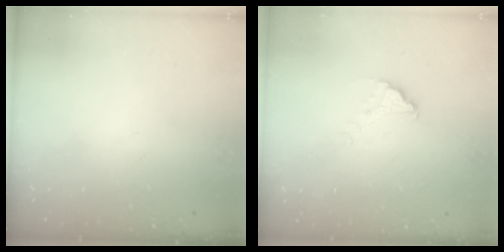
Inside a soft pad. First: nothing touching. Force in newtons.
{"total": 2.2, "press": 2.2, "slide": 0.1}